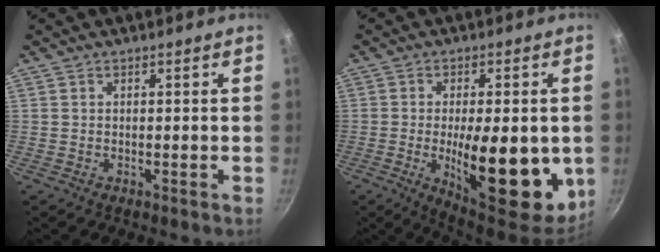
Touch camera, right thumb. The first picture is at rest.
{"total": 19.8, "force": [-3.2, 7.6, 18.0], "torque": [-0.231, -0.009, -0.035]}